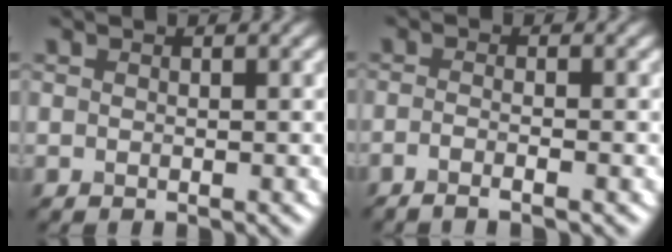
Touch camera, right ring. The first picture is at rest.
{"total": 2.7, "force": [-1.3, 0.8, 2.2], "torque": [-0.025, -0.006, -0.030]}